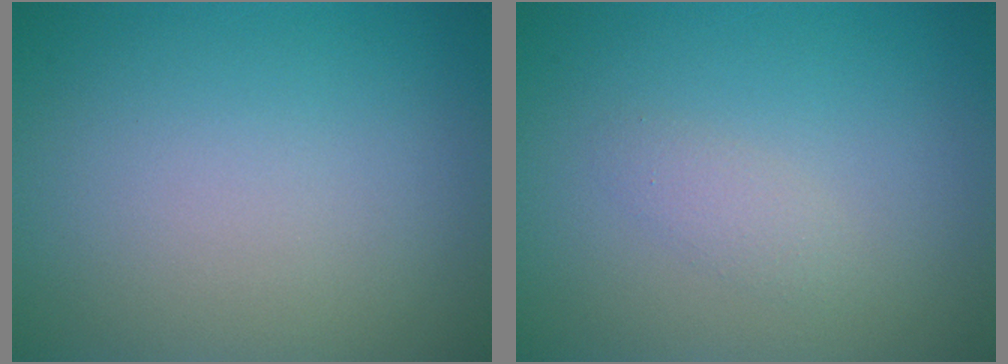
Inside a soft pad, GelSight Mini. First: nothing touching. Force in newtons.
{"total": 1.2, "press": 1.2, "slide": 0.0}